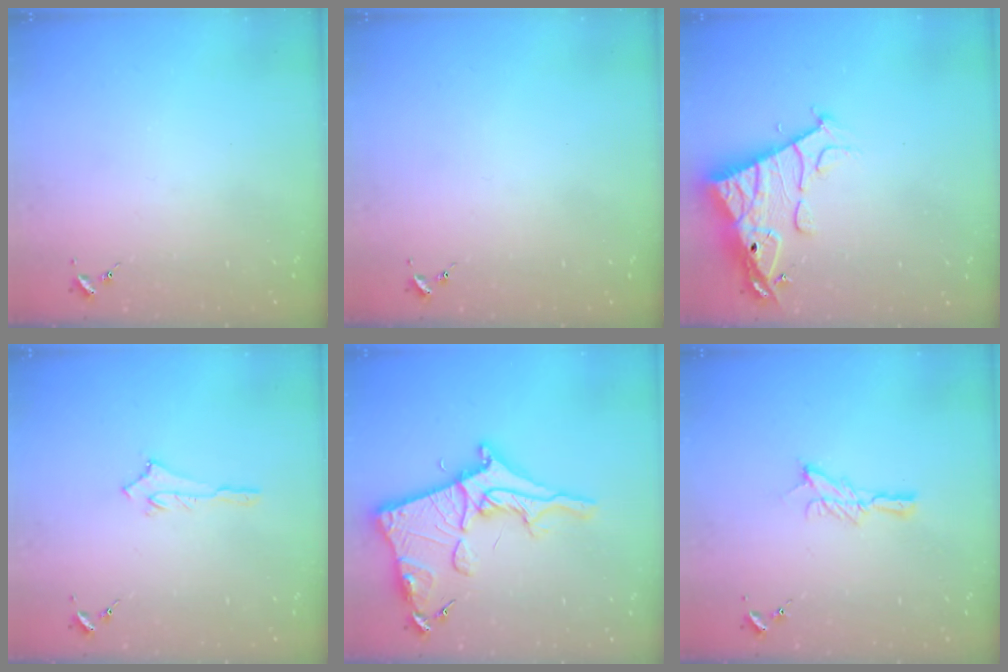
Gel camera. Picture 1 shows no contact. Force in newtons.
{"total": 0.0}
{"total": 15.6, "press": 15.5, "slide": 1.5}
{"total": 2.5, "press": 2.5, "slide": 0.2}
{"total": 19.1, "press": 19.1, "slide": 1.4}
{"total": 7.6, "press": 7.6, "slide": 0.1}